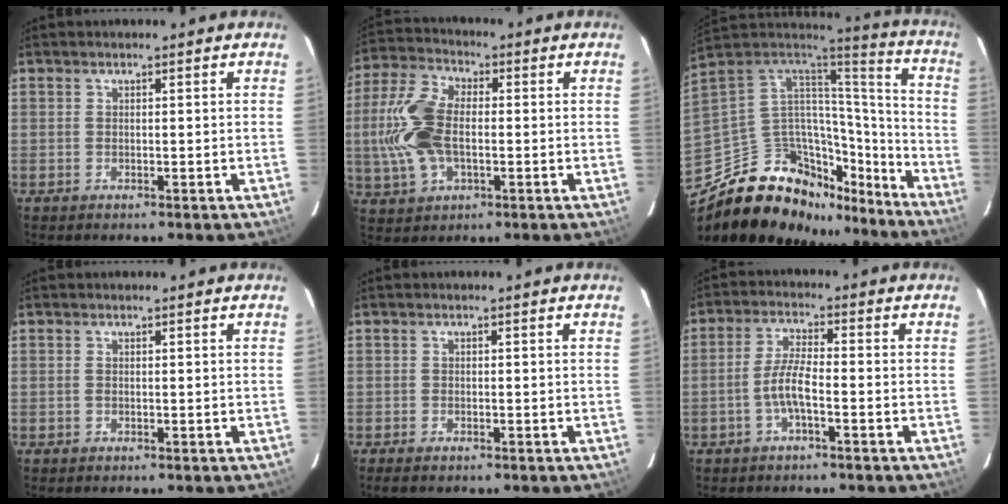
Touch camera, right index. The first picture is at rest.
{"total": 13.3, "force": [-0.9, 7.6, 10.9], "torque": [-0.244, 0.013, -0.018]}
{"total": 26.8, "force": [-19.1, 14.7, 11.7], "torque": [-0.234, 0.039, -0.277]}
{"total": 0.0}
{"total": 2.0, "force": [-1.5, 0.7, 1.0], "torque": [-0.024, -0.006, -0.028]}
{"total": 4.9, "force": [-2.1, 0.8, 4.3], "torque": [-0.094, 0.006, -0.041]}